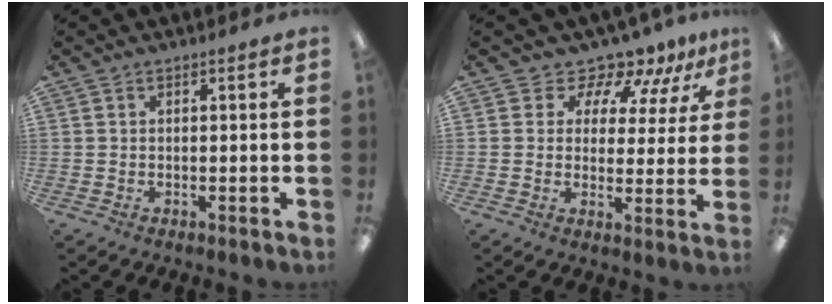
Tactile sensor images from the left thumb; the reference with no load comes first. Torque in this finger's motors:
{"motor_torque": [0.01, 0.78, -0.39, 0.08, 0.00]}